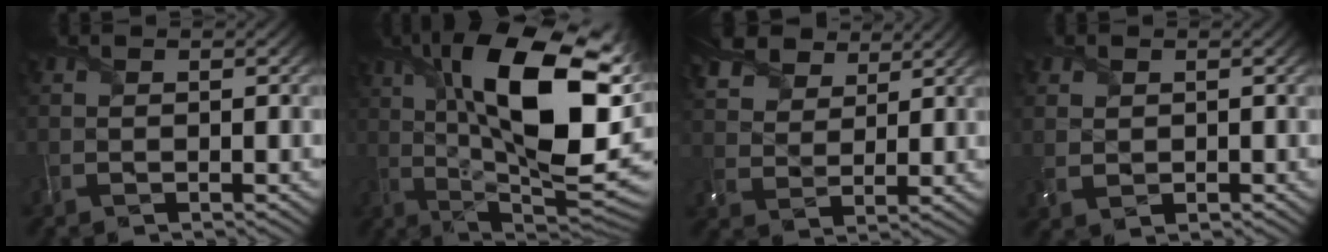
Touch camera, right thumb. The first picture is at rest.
{"total": 18.0, "force": [4.2, 6.4, 16.3], "torque": [-0.276, 0.032, 0.067]}
{"total": 8.1, "force": [5.8, 4.1, 3.7], "torque": [-0.112, 0.020, 0.105]}
{"total": 2.0, "force": [0.7, 1.6, 1.0], "torque": [-0.028, -0.004, 0.017]}